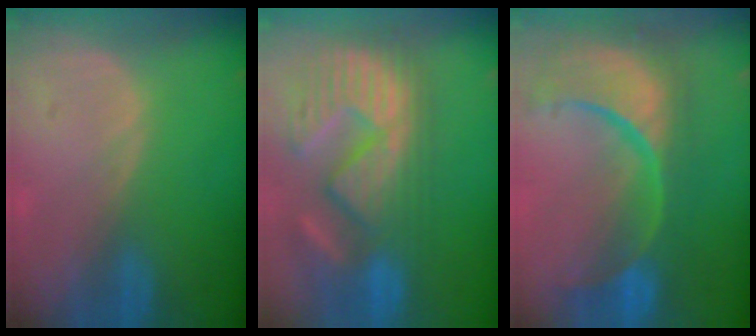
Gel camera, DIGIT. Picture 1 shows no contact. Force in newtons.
{"total": 13.8, "press": 12.2, "slide": 6.4}
{"total": 13.9, "press": 11.0, "slide": 8.5}